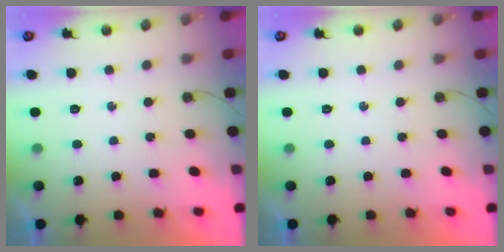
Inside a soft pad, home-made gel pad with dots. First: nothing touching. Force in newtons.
{"total": 0.0}